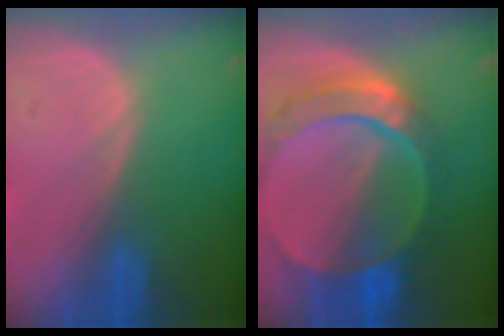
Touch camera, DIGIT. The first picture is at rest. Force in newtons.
{"total": 10.1, "press": 8.6, "slide": 5.4}